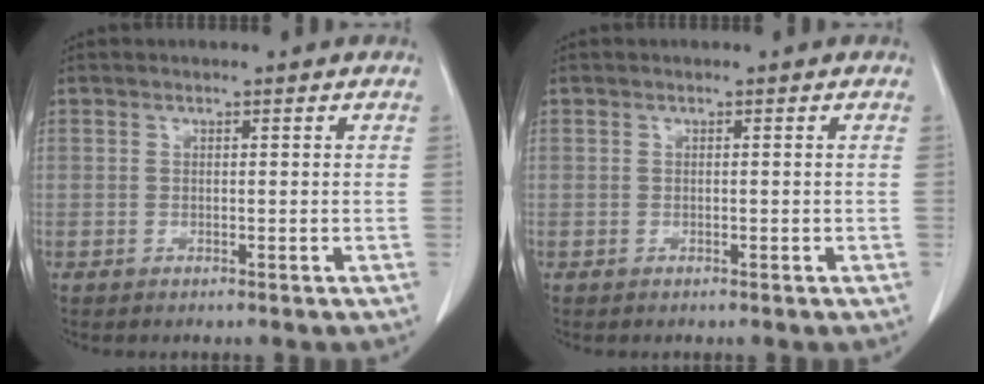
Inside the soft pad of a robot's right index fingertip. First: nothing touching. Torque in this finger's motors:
{"motor_torque": [-0.01, 0.01, 0.00, 0.00]}